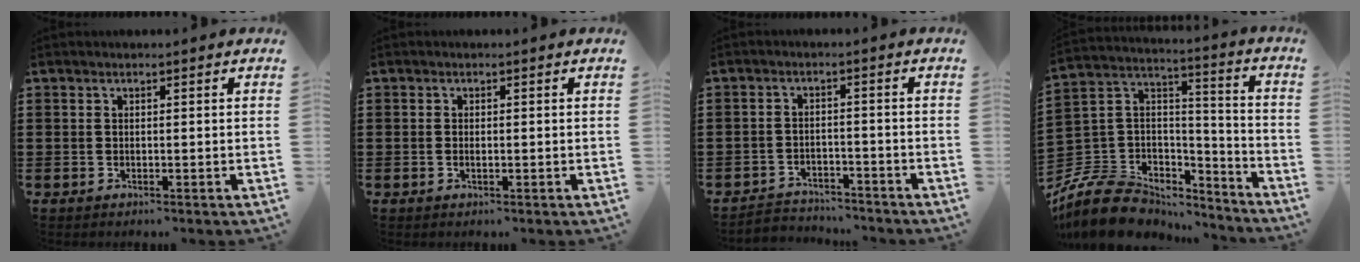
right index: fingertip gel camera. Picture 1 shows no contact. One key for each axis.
{"total": 0.7, "fx": -0.1, "fy": 0.3, "fz": 0.6, "tx": -0.013, "ty": -0.002, "tz": -0.002}
{"total": 3.1, "fx": -3.1, "fy": 0.6, "fz": -0.2, "tx": -0.005, "ty": 0.000, "tz": -0.067}
{"total": 10.5, "fx": -7.8, "fy": 6.3, "fz": 3.2, "tx": -0.099, "ty": 0.010, "tz": -0.151}